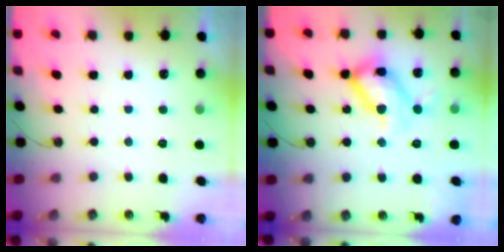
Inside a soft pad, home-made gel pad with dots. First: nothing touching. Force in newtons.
{"total": 19.9, "press": 19.9, "slide": 1.7}